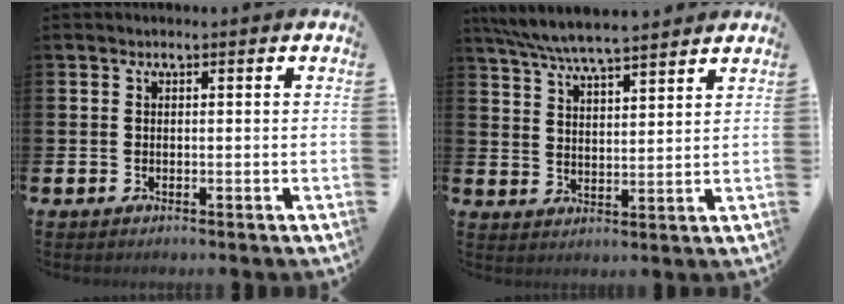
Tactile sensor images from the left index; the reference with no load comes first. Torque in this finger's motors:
{"motor_torque": [1.09, -1.05, 0.30, 0.21]}